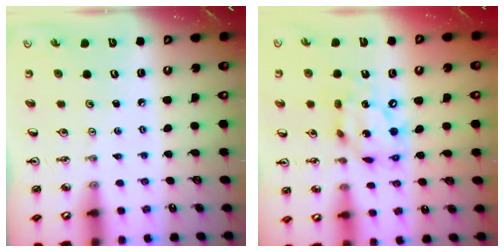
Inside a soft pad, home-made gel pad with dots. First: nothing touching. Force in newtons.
{"total": 14.2, "press": 14.1, "slide": 1.4}